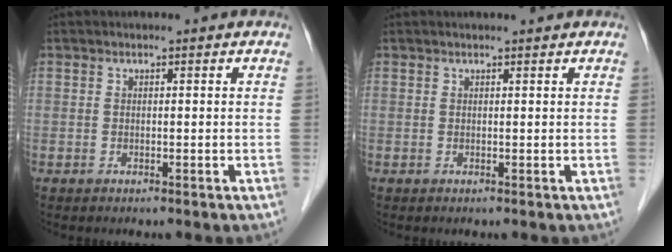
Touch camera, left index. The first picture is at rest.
{"total": 1.5, "force": [1.5, -0.1, 0.4], "torque": [-0.005, 0.007, 0.020]}